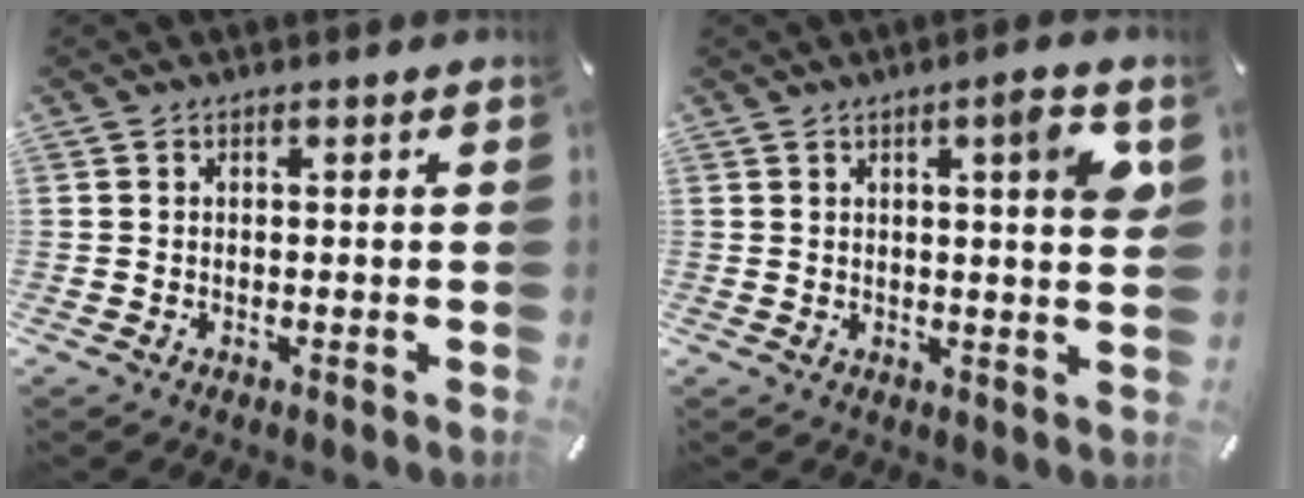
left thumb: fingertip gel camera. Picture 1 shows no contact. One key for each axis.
{"total": 7.0, "fx": 3.0, "fy": 0.6, "fz": 6.3, "tx": -0.085, "ty": -0.014, "tz": 0.039}